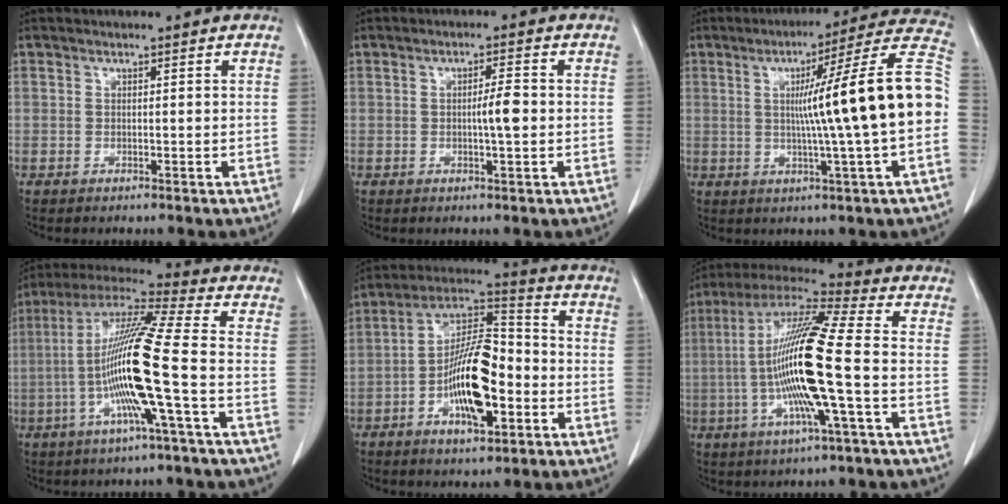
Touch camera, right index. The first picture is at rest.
{"total": 3.2, "force": [-0.2, 0.2, 3.1], "torque": [-0.055, -0.001, -0.004]}
{"total": 18.7, "force": [0.2, -1.7, 18.6], "torque": [-0.250, 0.021, -0.010]}
{"total": 16.1, "force": [-3.4, -1.0, 15.7], "torque": [-0.306, 0.000, -0.079]}
{"total": 14.3, "force": [-4.2, 4.5, 12.9], "torque": [-0.239, 0.013, -0.072]}
{"total": 17.9, "force": [-2.6, 0.3, 17.7], "torque": [-0.352, -0.001, -0.059]}